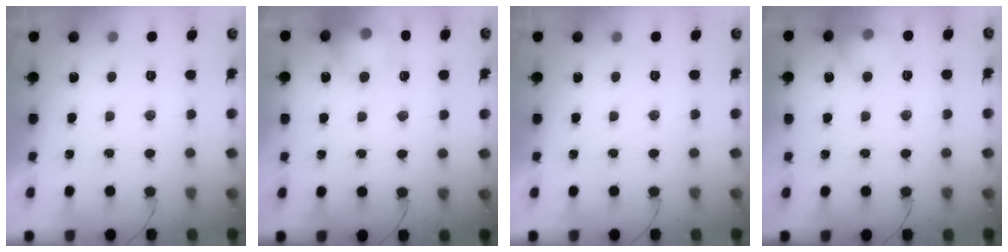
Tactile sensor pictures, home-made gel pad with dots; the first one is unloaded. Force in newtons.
{"total": 12.0, "press": 11.8, "slide": 1.6}
{"total": 0.0}
{"total": 7.2, "press": 7.0, "slide": 1.8}